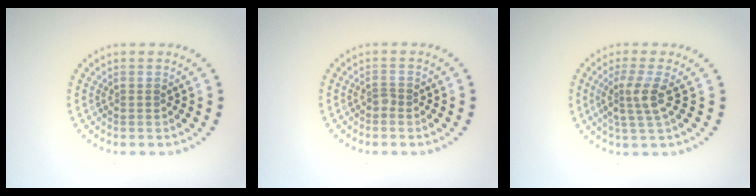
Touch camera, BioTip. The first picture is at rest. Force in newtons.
{"total": 0.8, "press": 0.5, "slide": 0.6}
{"total": 2.7, "press": 2.1, "slide": 1.8}